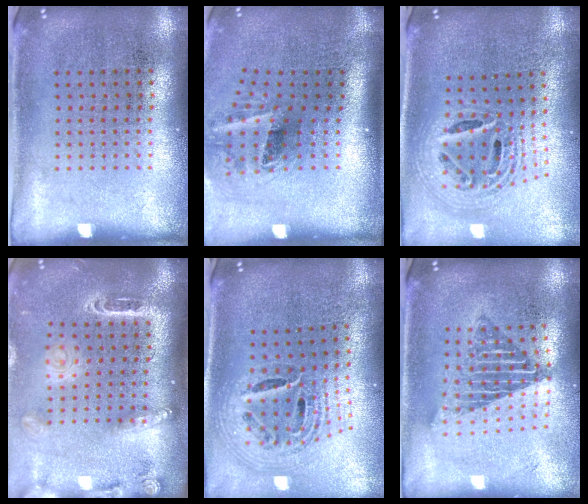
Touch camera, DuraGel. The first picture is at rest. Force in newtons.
{"total": 2.2, "press": 1.3, "slide": 1.7}
{"total": 2.3, "press": 1.8, "slide": 1.6}
{"total": 2.4, "press": 1.8, "slide": 1.5}
{"total": 1.9, "press": 1.5, "slide": 1.2}
{"total": 1.7, "press": 1.3, "slide": 1.0}